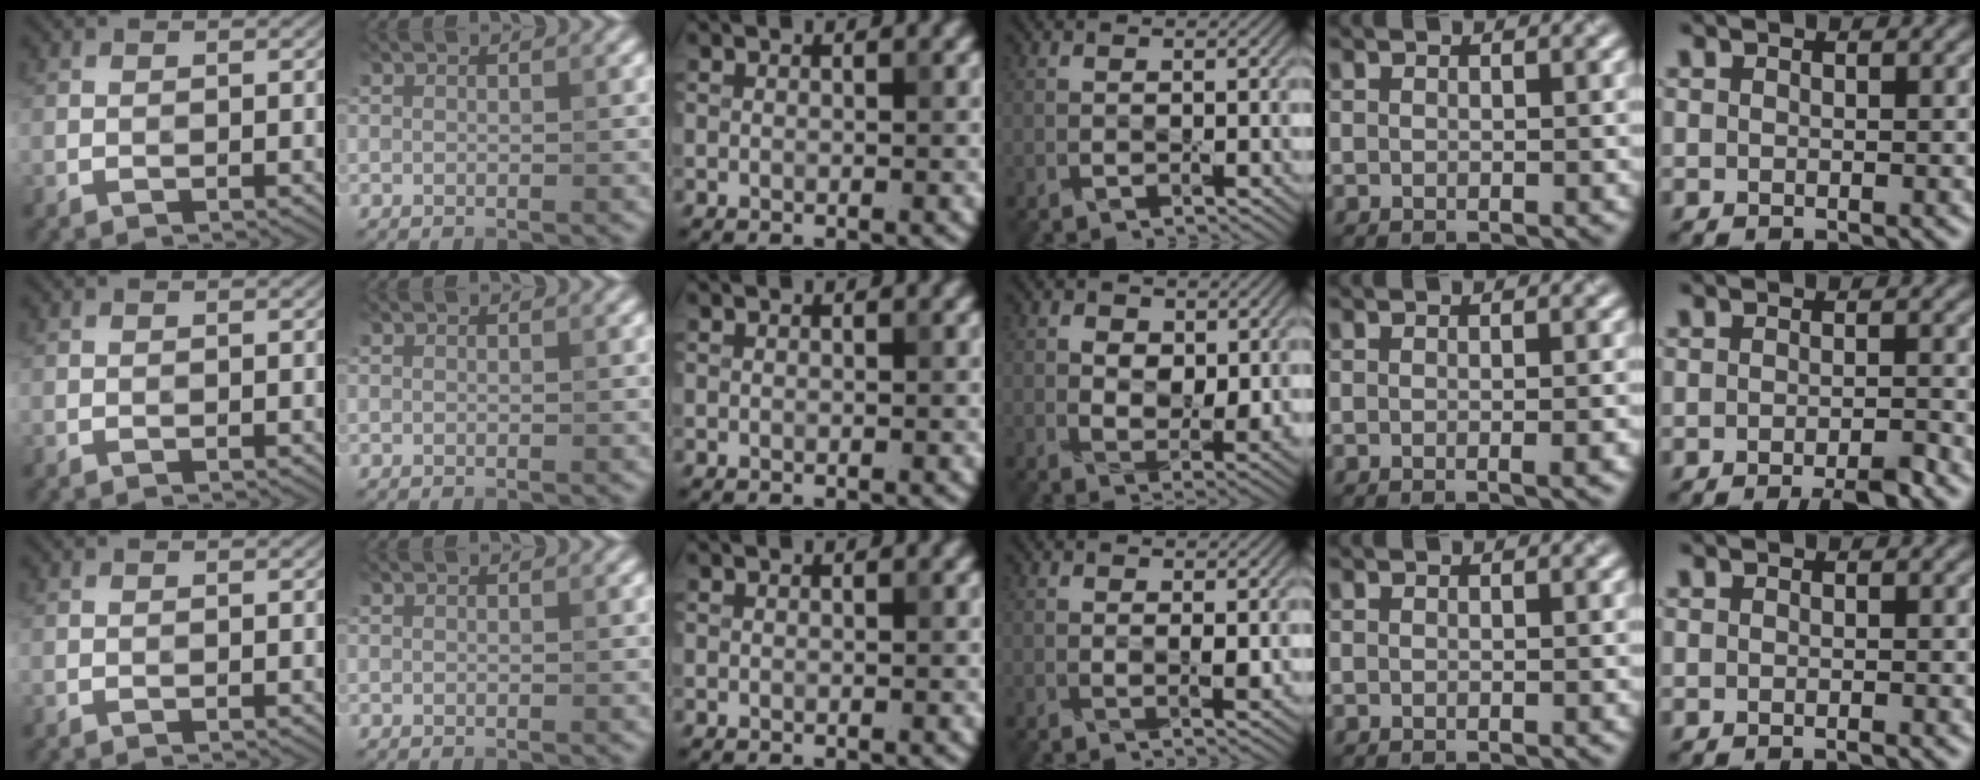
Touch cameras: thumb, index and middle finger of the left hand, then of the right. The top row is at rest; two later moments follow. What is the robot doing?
{"motion": "squeeze", "object": "air blower"}